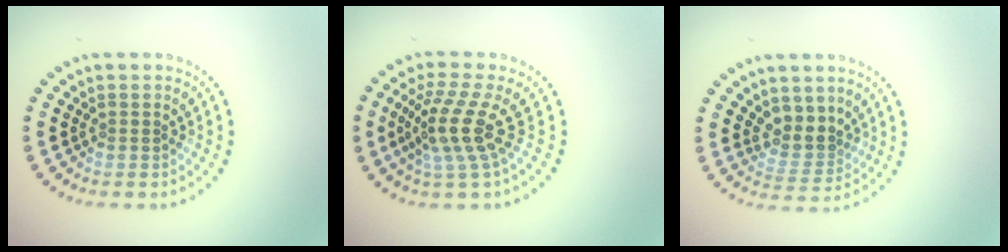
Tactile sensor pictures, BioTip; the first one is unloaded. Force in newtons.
{"total": 4.2, "press": 3.0, "slide": 2.9}
{"total": 3.0, "press": 2.5, "slide": 1.7}